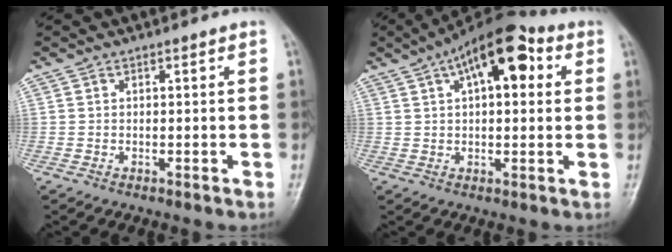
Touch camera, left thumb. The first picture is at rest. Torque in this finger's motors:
{"motor_torque": [0.36, 0.41, 0.74, 0.16, 0.19]}